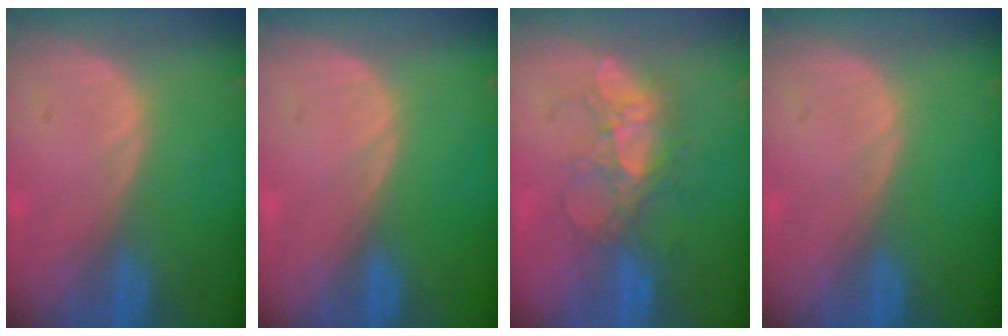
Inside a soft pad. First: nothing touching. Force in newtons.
{"total": 0.0}
{"total": 6.4, "press": 6.2, "slide": 1.5}
{"total": 0.0}